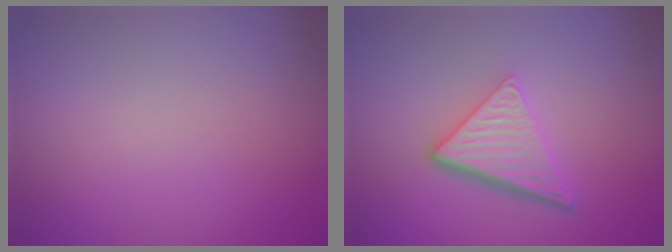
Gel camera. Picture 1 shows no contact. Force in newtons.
{"total": 5.3, "press": 3.6, "slide": 3.8}